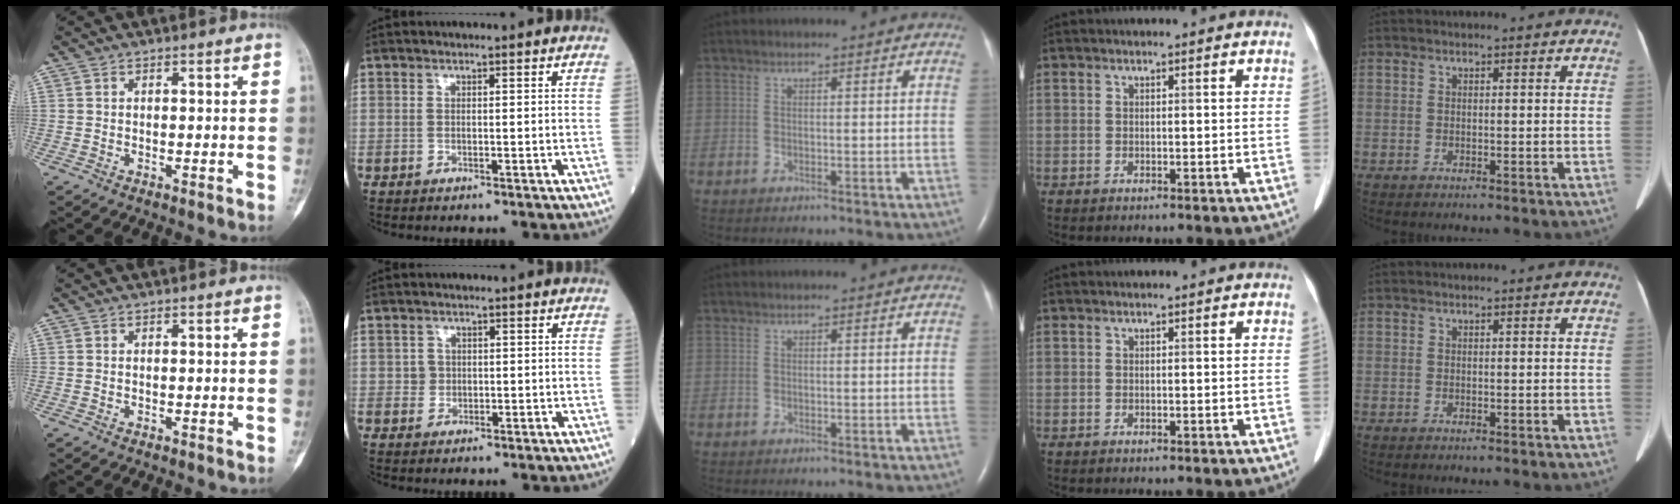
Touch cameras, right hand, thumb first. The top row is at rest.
{"index": {"total": 1.5, "force": [0.0, 1.5, 0.1], "torque": [0.001, 0.004, 0.000]}}